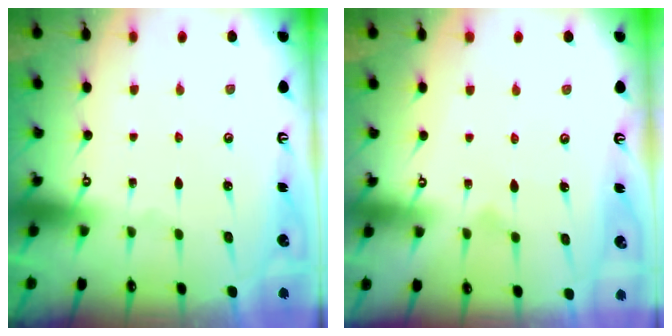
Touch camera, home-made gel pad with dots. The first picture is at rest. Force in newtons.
{"total": 7.5, "press": 7.5, "slide": 0.2}